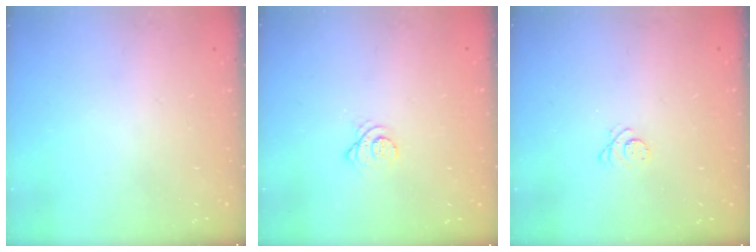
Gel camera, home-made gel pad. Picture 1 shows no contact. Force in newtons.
{"total": 3.2, "press": 3.2, "slide": 0.4}
{"total": 2.8, "press": 2.8, "slide": 0.4}